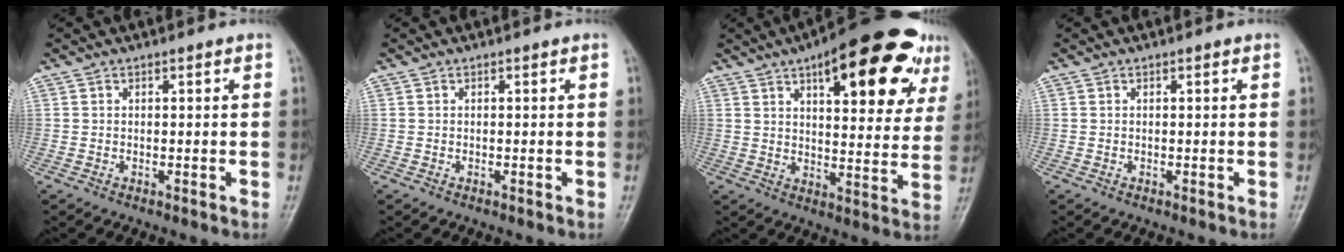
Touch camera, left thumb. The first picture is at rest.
{"total": 0.0}
{"total": 23.8, "force": [11.8, 8.9, 18.7], "torque": [-0.222, -0.016, 0.162]}
{"total": 0.0}